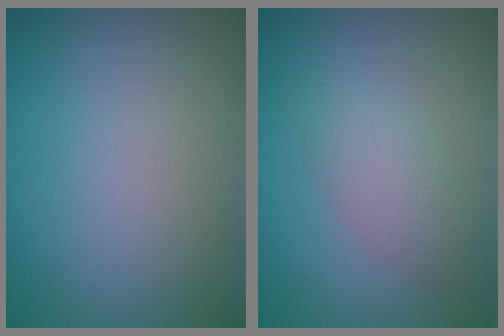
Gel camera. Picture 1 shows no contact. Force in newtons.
{"total": 2.9, "press": 2.8, "slide": 0.3}